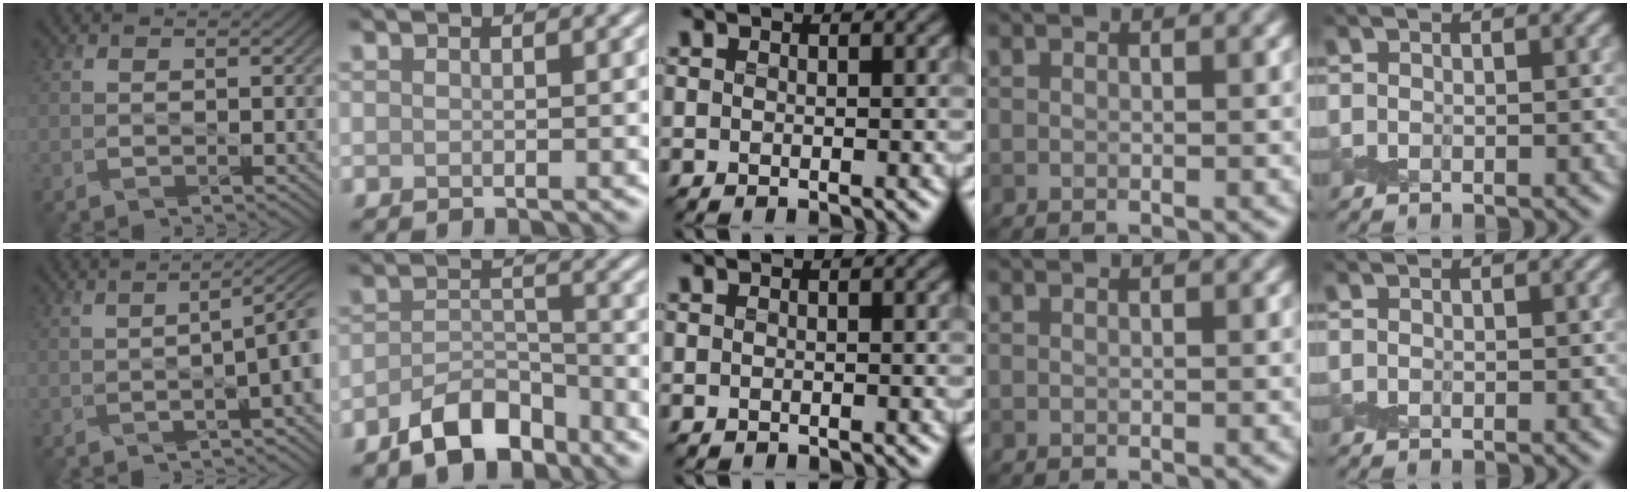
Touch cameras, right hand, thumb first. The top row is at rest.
{"thumb": {"total": 6.0, "force": [-0.9, 1.4, 5.8], "torque": [-0.070, 0.005, -0.018]}, "index": {"total": 5.1, "force": [-3.7, 2.4, 2.6], "torque": [-0.039, -0.001, -0.071]}}